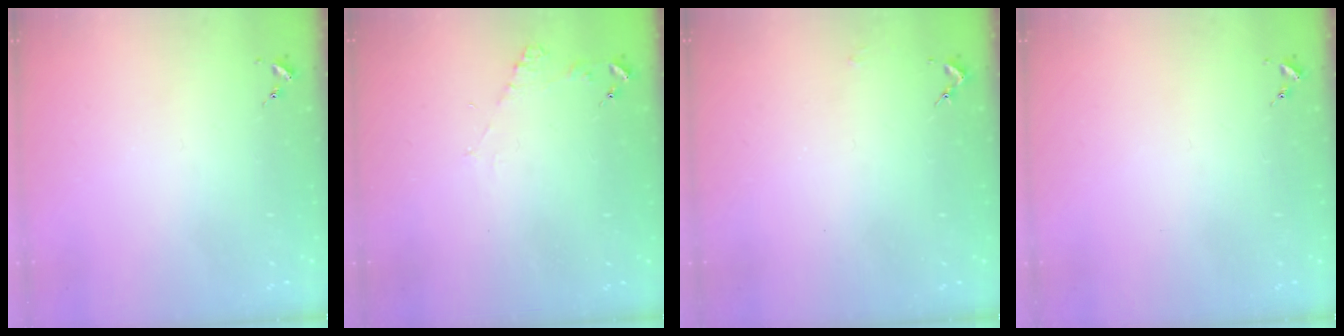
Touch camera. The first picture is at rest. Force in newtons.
{"total": 4.9, "press": 4.9, "slide": 0.6}
{"total": 2.1, "press": 2.1, "slide": 0.3}
{"total": 0.0}